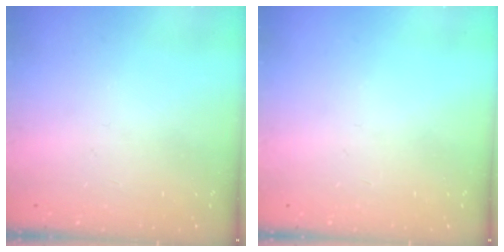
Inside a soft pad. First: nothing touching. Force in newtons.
{"total": 0.0}